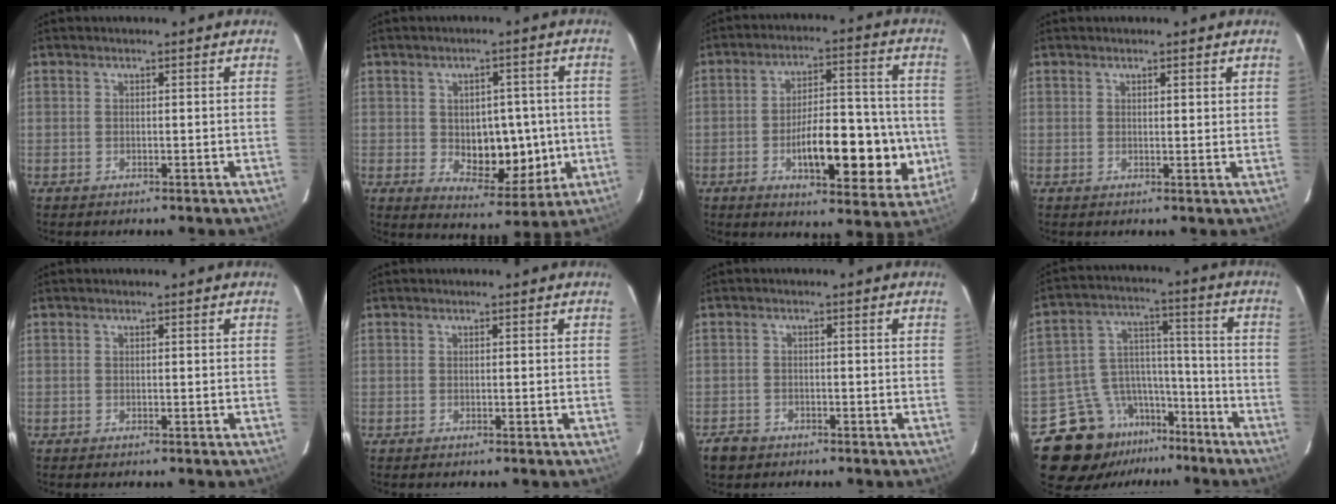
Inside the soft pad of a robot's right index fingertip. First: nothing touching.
{"total": 9.7, "force": [-0.5, 5.7, 7.8], "torque": [-0.099, 0.005, 0.007]}
{"total": 16.5, "force": [-4.2, 5.6, 15.0], "torque": [-0.212, 0.018, -0.056]}
{"total": 1.6, "force": [1.1, 0.3, 1.2], "torque": [-0.023, 0.001, 0.016]}
{"total": 0.0}
{"total": 0.0}
{"total": 2.8, "force": [-2.0, 1.9, 0.3], "torque": [-0.015, 0.002, -0.033]}
{"total": 14.5, "force": [-10.0, 9.5, 4.2], "torque": [-0.061, 0.071, -0.154]}